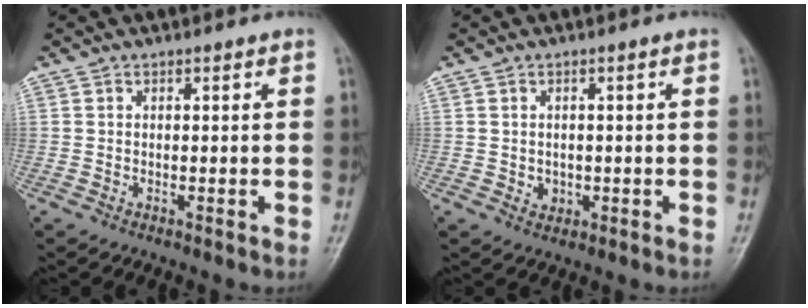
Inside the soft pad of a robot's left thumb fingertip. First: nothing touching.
{"total": 2.0, "force": [-0.3, 1.7, 1.0], "torque": [-0.007, 0.002, 0.002]}